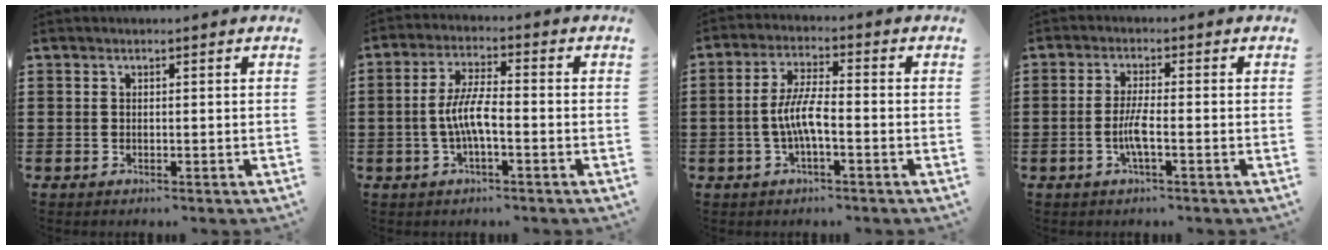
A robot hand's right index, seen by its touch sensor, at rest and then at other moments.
{"total": 6.1, "force": [-1.4, 1.6, 5.7], "torque": [-0.127, -0.002, -0.034]}
{"total": 6.0, "force": [-1.5, 1.5, 5.6], "torque": [-0.125, -0.003, -0.036]}
{"total": 3.4, "force": [-1.2, 0.4, 3.2], "torque": [-0.071, -0.005, -0.027]}